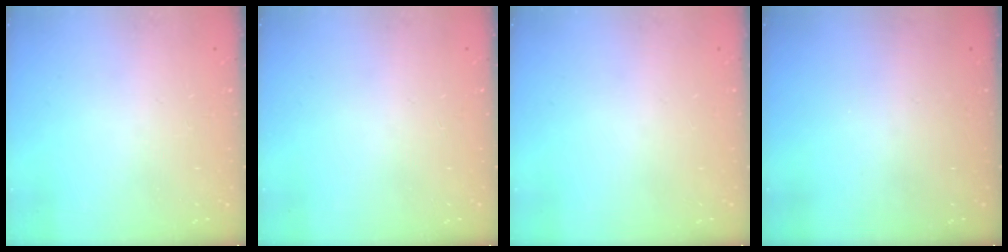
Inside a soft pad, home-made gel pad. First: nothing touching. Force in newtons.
{"total": 0.0}
{"total": 0.0}
{"total": 0.0}